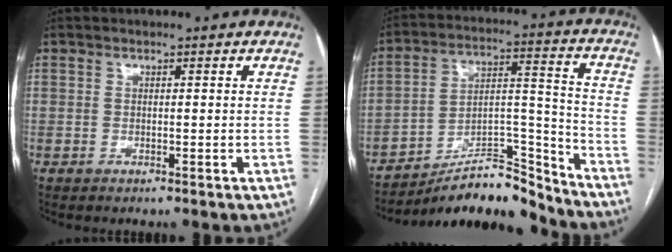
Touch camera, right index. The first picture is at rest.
{"total": 14.9, "force": [-13.8, 2.9, 4.9], "torque": [-0.066, 0.050, -0.227]}